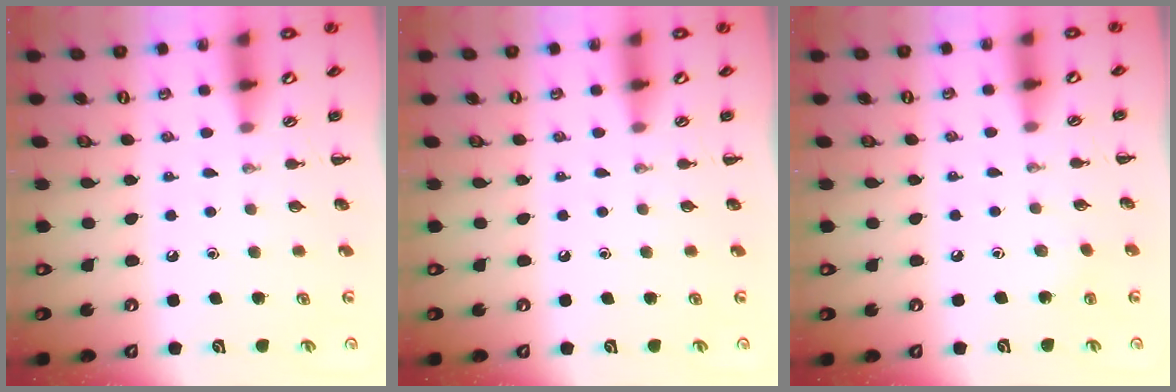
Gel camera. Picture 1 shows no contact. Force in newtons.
{"total": 0.0}
{"total": 5.3, "press": 5.1, "slide": 1.3}